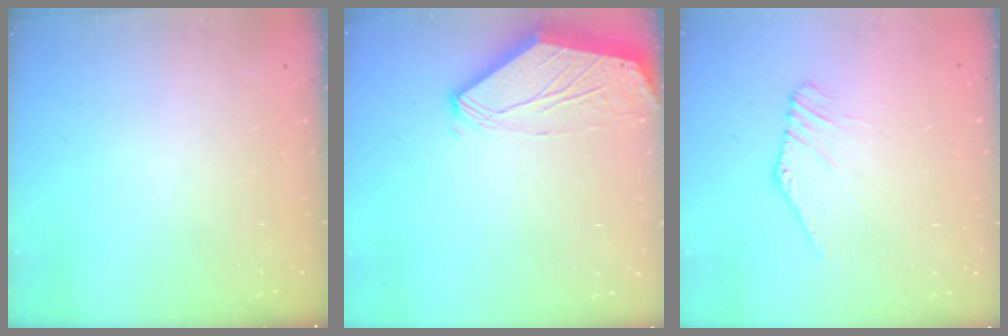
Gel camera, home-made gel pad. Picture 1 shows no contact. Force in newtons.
{"total": 0.0}
{"total": 2.7, "press": 2.7, "slide": 0.1}